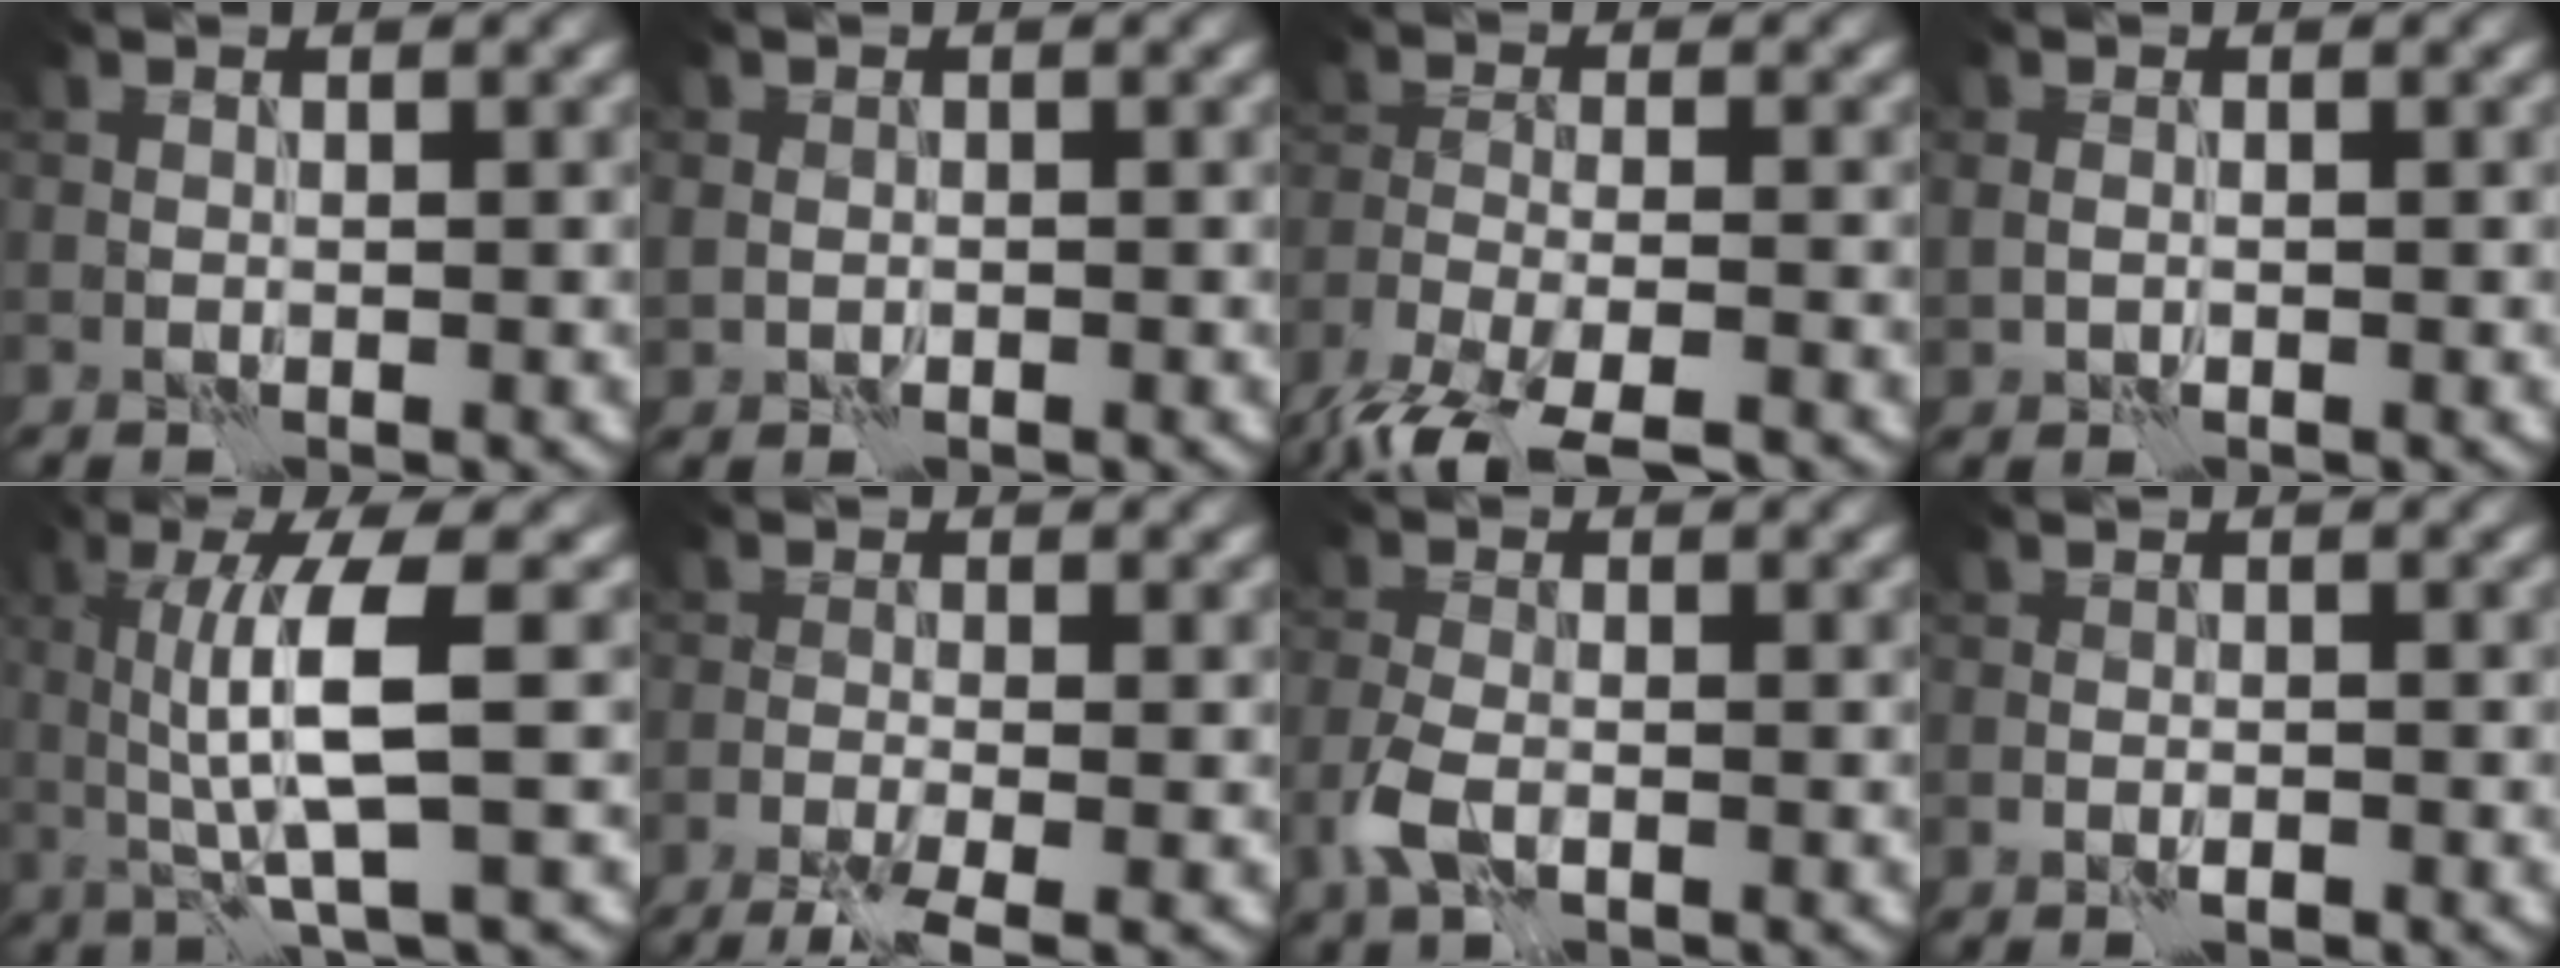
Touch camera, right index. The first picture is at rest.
{"total": 1.2, "force": [0.0, 1.1, 0.4], "torque": [-0.004, -0.004, -0.001]}
{"total": 9.0, "force": [-7.5, 2.2, 4.4], "torque": [-0.081, -0.027, -0.130]}
{"total": 1.0, "force": [0.1, 0.8, 0.6], "torque": [-0.009, -0.001, 0.005]}
{"total": 6.2, "force": [0.6, 1.1, 6.0], "torque": [-0.113, -0.001, 0.014]}
{"total": 4.5, "force": [-3.0, 0.8, 3.3], "torque": [-0.059, -0.005, -0.060]}
{"total": 3.0, "force": [-1.3, 1.6, 2.1], "torque": [-0.053, -0.004, -0.031]}
{"total": 1.0, "force": [-0.7, 0.5, 0.6], "torque": [-0.011, 0.001, -0.013]}